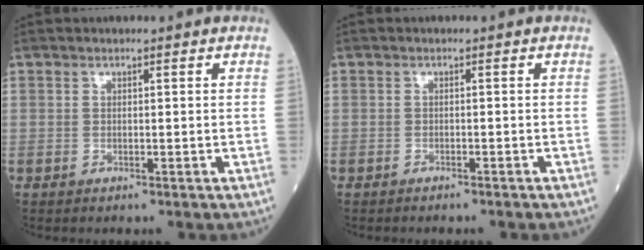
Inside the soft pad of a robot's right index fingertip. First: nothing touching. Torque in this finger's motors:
{"motor_torque": [-0.12, -0.08, 0.08, 0.00]}